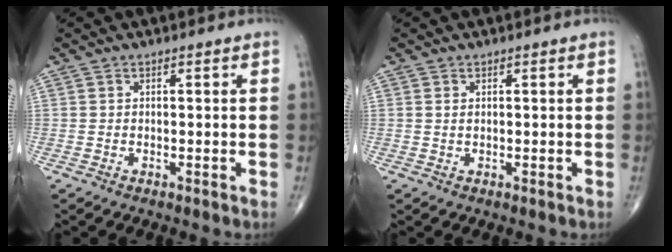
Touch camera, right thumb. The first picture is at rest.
{"total": 0.7, "force": [0.2, 0.3, 0.5], "torque": [-0.011, 0.002, 0.006]}